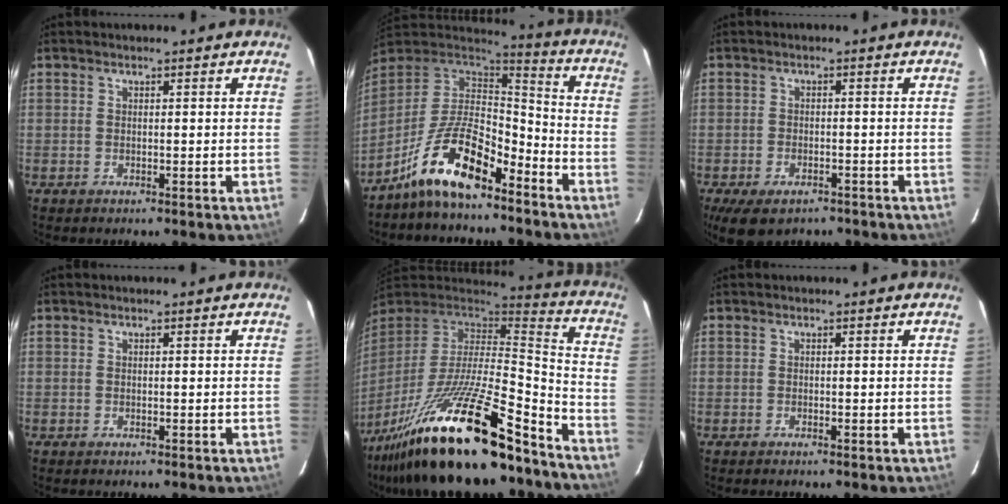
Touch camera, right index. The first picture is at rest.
{"total": 15.1, "force": [-10.0, 5.4, 9.9], "torque": [-0.202, 0.000, -0.185]}
{"total": 8.2, "force": [-5.7, 4.1, 4.2], "torque": [-0.092, -0.024, -0.085]}
{"total": 0.0}
{"total": 30.4, "force": [-22.2, 6.6, 19.7], "torque": [-0.356, -0.055, -0.366]}
{"total": 0.0}